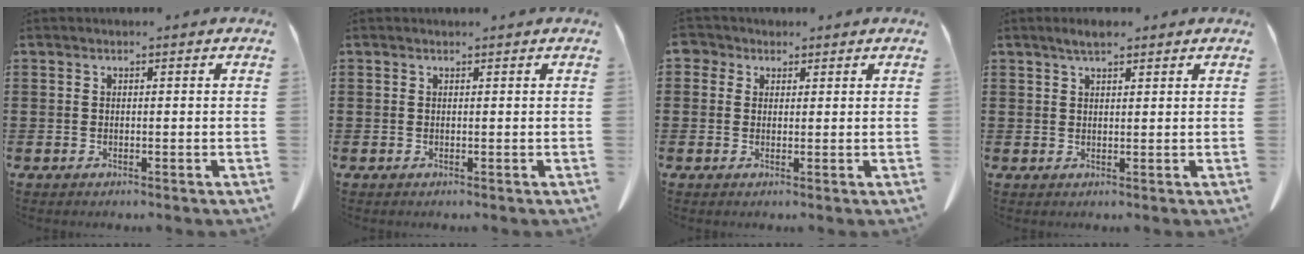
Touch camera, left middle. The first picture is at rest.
{"total": 0.0}
{"total": 2.2, "force": [1.3, 1.7, 0.5], "torque": [-0.018, 0.007, 0.025]}
{"total": 2.7, "force": [2.1, 0.6, 1.7], "torque": [-0.037, 0.004, 0.037]}